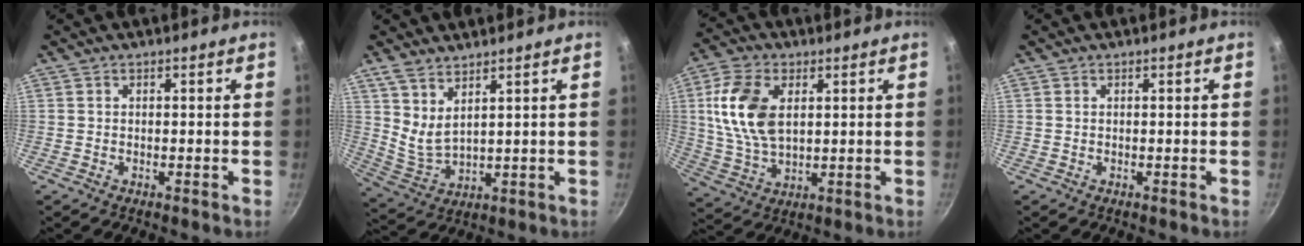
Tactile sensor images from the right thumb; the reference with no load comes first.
{"total": 6.3, "force": [4.2, 2.3, 4.1], "torque": [-0.075, -0.042, 0.090]}
{"total": 13.3, "force": [3.0, 8.0, 10.2], "torque": [-0.192, -0.007, 0.060]}
{"total": 0.0}